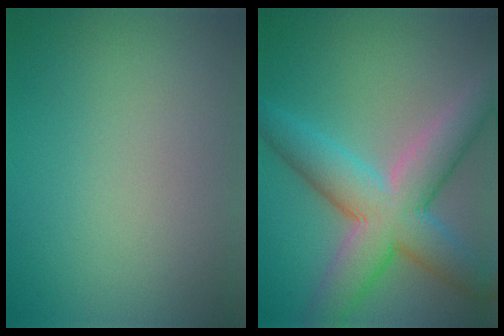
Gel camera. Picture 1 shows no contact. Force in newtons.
{"total": 8.8, "press": 8.8, "slide": 0.3}